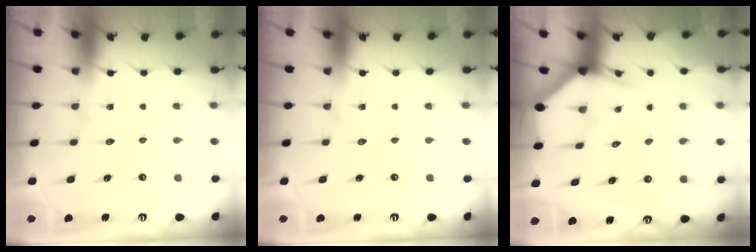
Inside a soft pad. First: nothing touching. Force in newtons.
{"total": 0.0}
{"total": 2.7, "press": 2.7, "slide": 0.1}